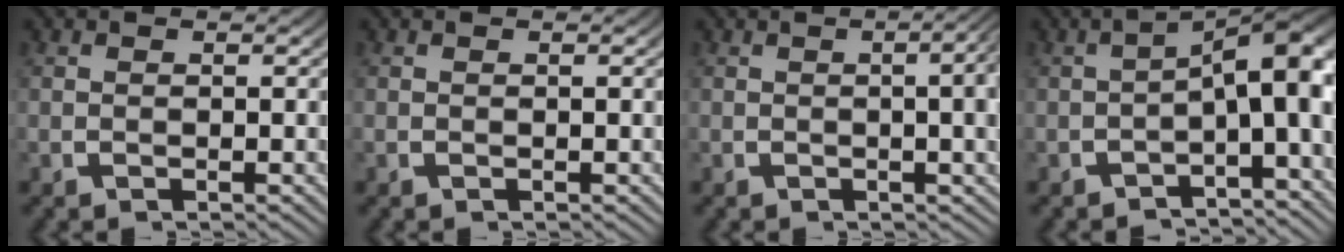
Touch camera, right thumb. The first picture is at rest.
{"total": 0.0}
{"total": 6.2, "force": [1.1, 2.5, 5.5], "torque": [-0.044, 0.022, 0.004]}
{"total": 8.3, "force": [-1.0, 4.1, 7.2], "torque": [-0.100, -0.012, -0.010]}